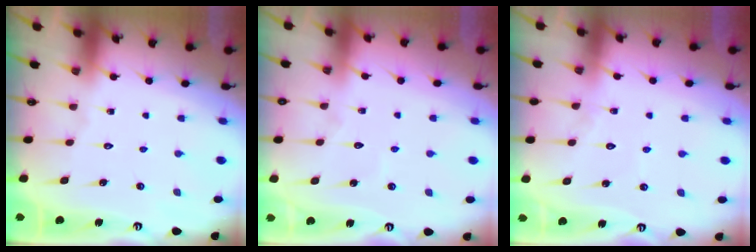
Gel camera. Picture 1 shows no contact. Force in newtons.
{"total": 3.6, "press": 3.6, "slide": 0.4}
{"total": 4.5, "press": 4.4, "slide": 0.3}